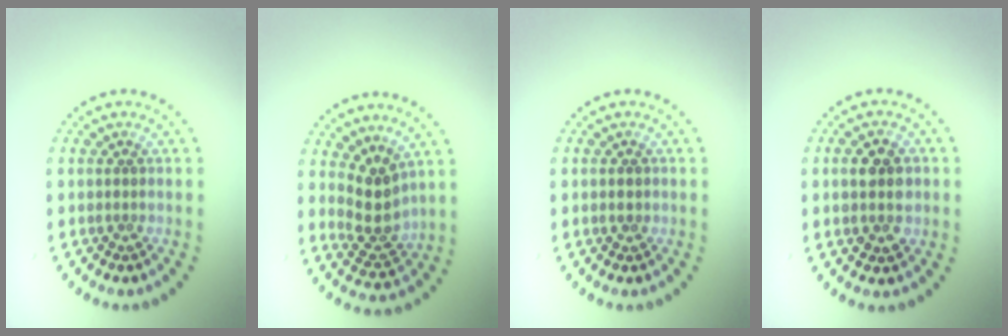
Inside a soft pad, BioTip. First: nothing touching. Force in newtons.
{"total": 3.3, "press": 2.8, "slide": 1.6}
{"total": 1.3, "press": 1.3, "slide": 0.1}
{"total": 3.8, "press": 3.8, "slide": 0.2}